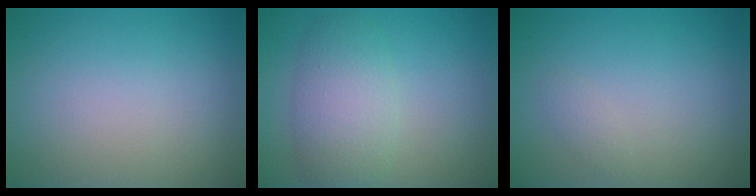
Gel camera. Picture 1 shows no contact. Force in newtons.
{"total": 4.9, "press": 4.9, "slide": 0.1}
{"total": 0.7, "press": 0.7, "slide": 0.0}